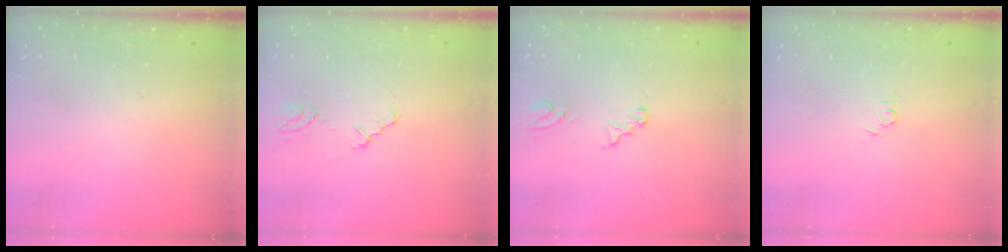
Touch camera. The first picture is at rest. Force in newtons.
{"total": 1.8, "press": 1.8, "slide": 0.3}
{"total": 3.0, "press": 3.0, "slide": 0.3}
{"total": 1.5, "press": 1.5, "slide": 0.2}